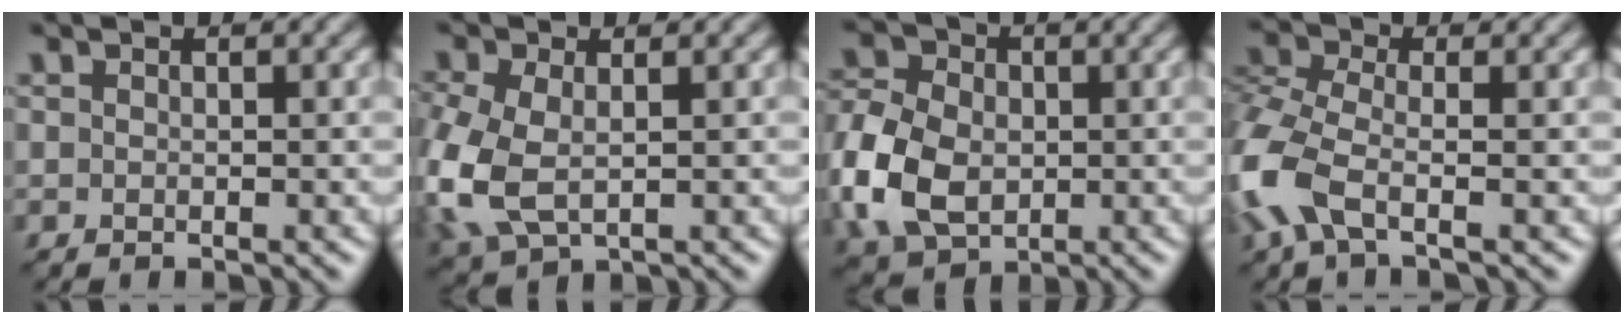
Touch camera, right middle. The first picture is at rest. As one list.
[{"total": 7.4, "force": [-1.3, 4.8, 5.6], "torque": [-0.169, -0.018, -0.024]}, {"total": 10.3, "force": [-1.8, 7.6, 6.7], "torque": [-0.174, -0.009, -0.042]}, {"total": 7.0, "force": [-2.7, 3.4, 5.6], "torque": [-0.152, -0.007, -0.078]}]